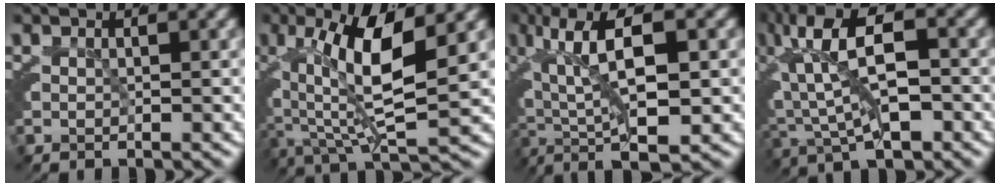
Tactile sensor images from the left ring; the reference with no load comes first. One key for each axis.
{"total": 7.6, "fx": 0.5, "fy": 2.2, "fz": 7.3, "tx": -0.125, "ty": -0.003, "tz": 0.010}
{"total": 8.1, "fx": 0.1, "fy": 3.2, "fz": 7.5, "tx": -0.135, "ty": -0.004, "tz": 0.007}
{"total": 9.5, "fx": 1.8, "fy": 4.9, "fz": 7.9, "tx": -0.138, "ty": 0.015, "tz": 0.021}